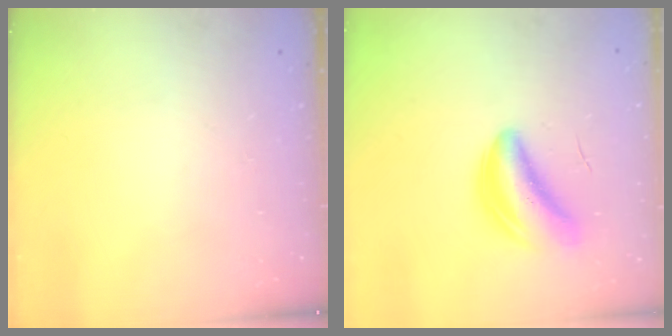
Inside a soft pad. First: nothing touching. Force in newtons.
{"total": 6.2, "press": 5.8, "slide": 2.0}